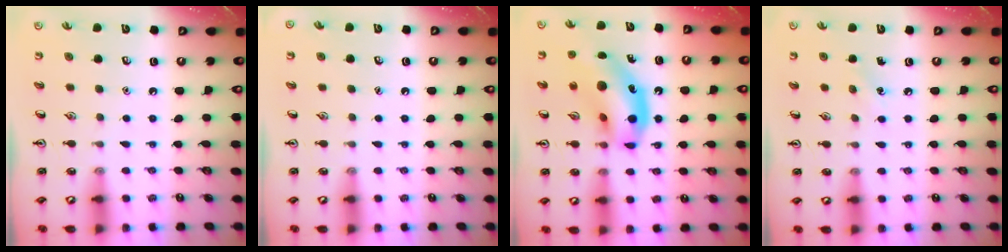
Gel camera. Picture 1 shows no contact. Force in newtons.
{"total": 0.0}
{"total": 16.5, "press": 15.9, "slide": 4.5}
{"total": 3.8, "press": 3.5, "slide": 1.3}